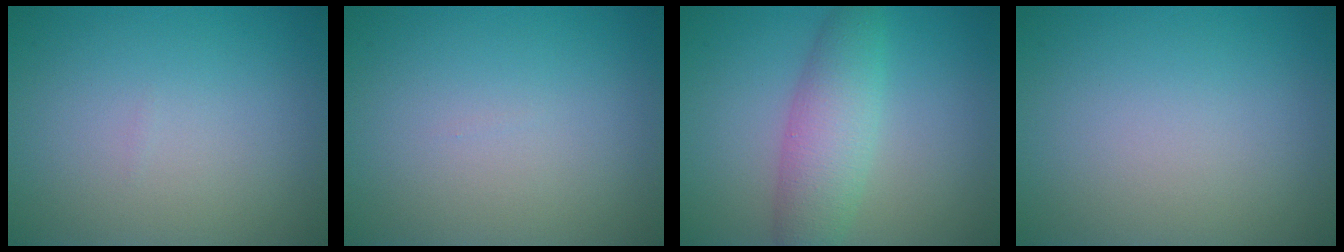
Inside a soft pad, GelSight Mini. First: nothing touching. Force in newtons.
{"total": 0.0}
{"total": 4.7, "press": 4.7, "slide": 0.1}
{"total": 0.0}